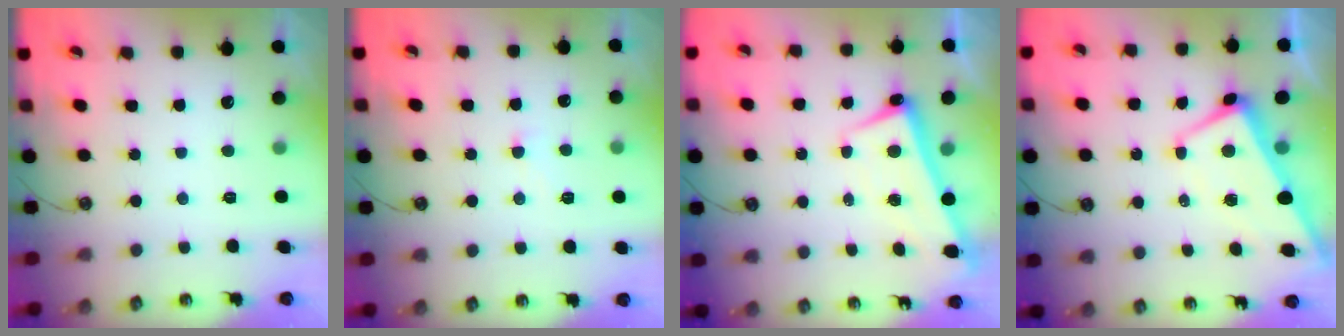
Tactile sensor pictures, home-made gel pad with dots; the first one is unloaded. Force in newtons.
{"total": 3.5, "press": 3.5, "slide": 0.4}
{"total": 2.6, "press": 2.5, "slide": 0.7}
{"total": 1.0, "press": 0.4, "slide": 1.0}